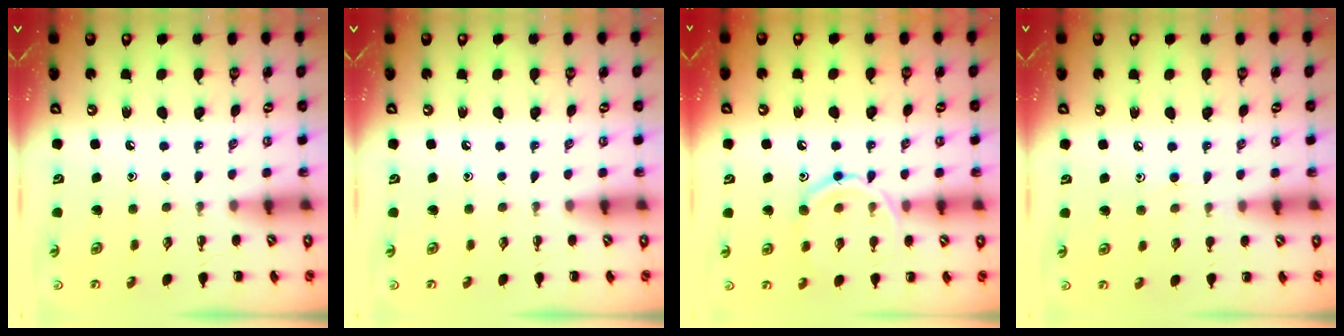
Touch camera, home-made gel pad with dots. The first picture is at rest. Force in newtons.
{"total": 0.0}
{"total": 13.2, "press": 13.1, "slide": 1.2}
{"total": 5.0, "press": 4.6, "slide": 2.0}